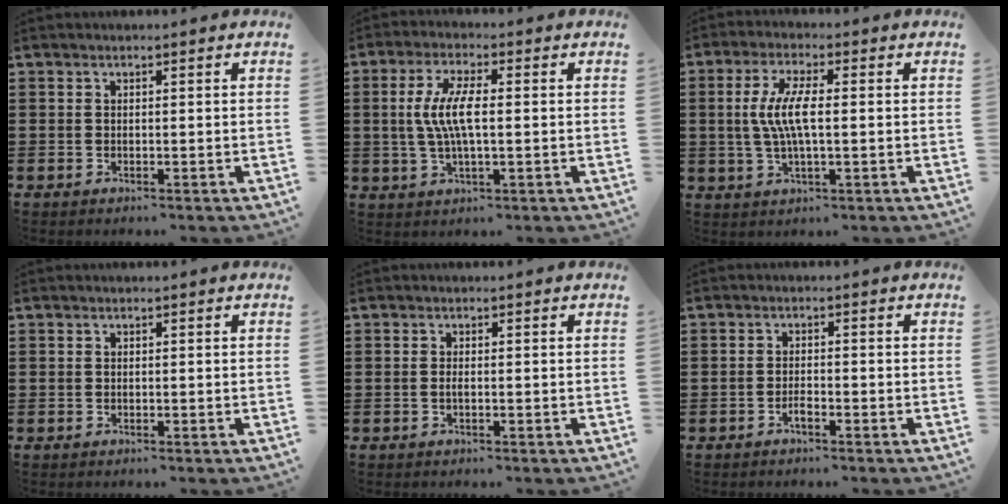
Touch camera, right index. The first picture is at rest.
{"total": 7.1, "force": [0.1, 2.2, 6.7], "torque": [-0.150, -0.005, -0.009]}
{"total": 6.8, "force": [0.0, 1.9, 6.5], "torque": [-0.140, -0.003, -0.008]}
{"total": 0.0}
{"total": 0.7, "force": [-0.2, 0.1, 0.7], "torque": [-0.013, -0.003, -0.003]}
{"total": 1.5, "force": [-1.1, 0.4, 1.0], "torque": [-0.021, -0.003, -0.018]}